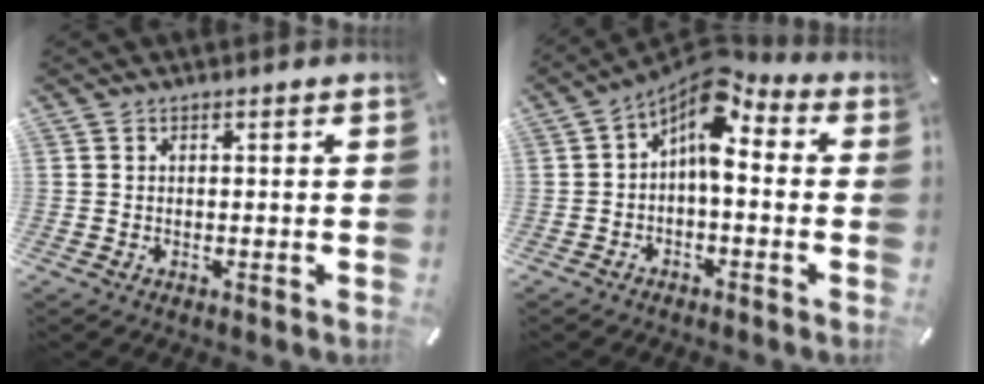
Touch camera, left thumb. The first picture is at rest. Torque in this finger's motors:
{"motor_torque": [1.13, 2.27, 0.85, 0.42, 0.13]}